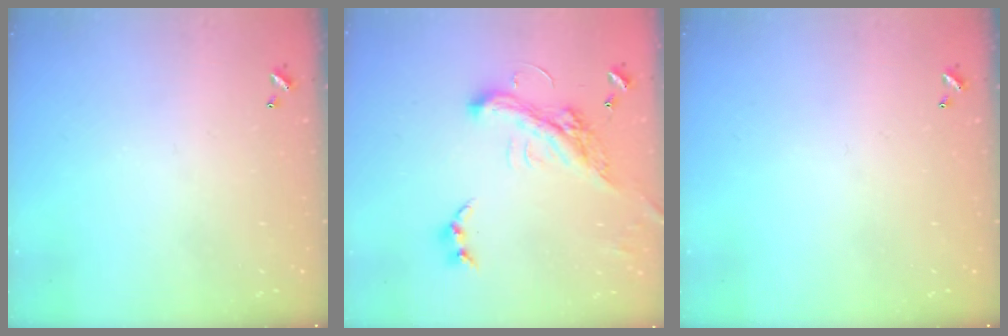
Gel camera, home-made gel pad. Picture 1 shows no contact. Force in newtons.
{"total": 6.3, "press": 6.0, "slide": 1.8}
{"total": 0.0}